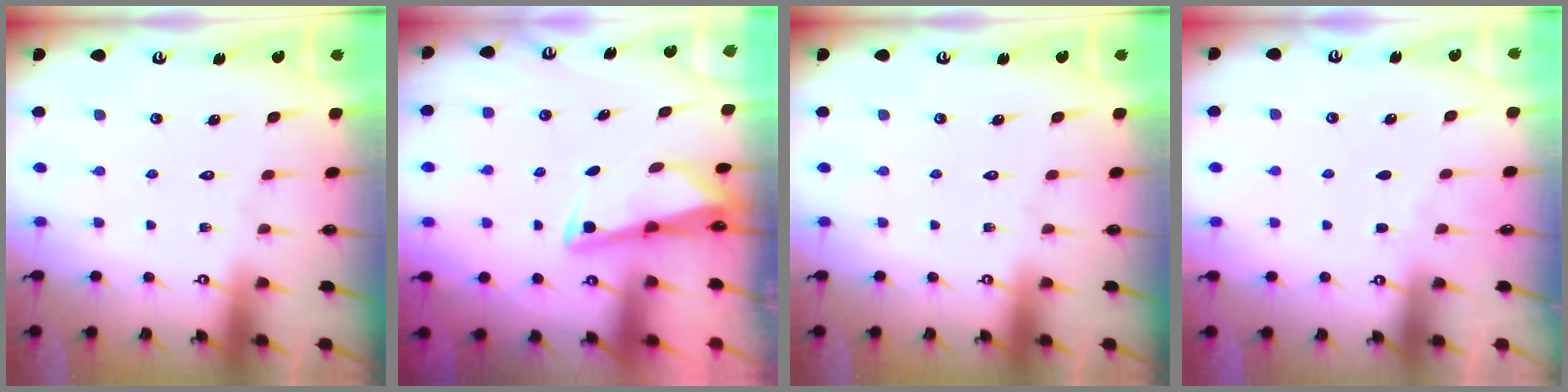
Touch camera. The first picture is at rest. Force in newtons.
{"total": 2.8, "press": 2.8, "slide": 0.2}
{"total": 0.0}
{"total": 1.2, "press": 1.2, "slide": 0.3}